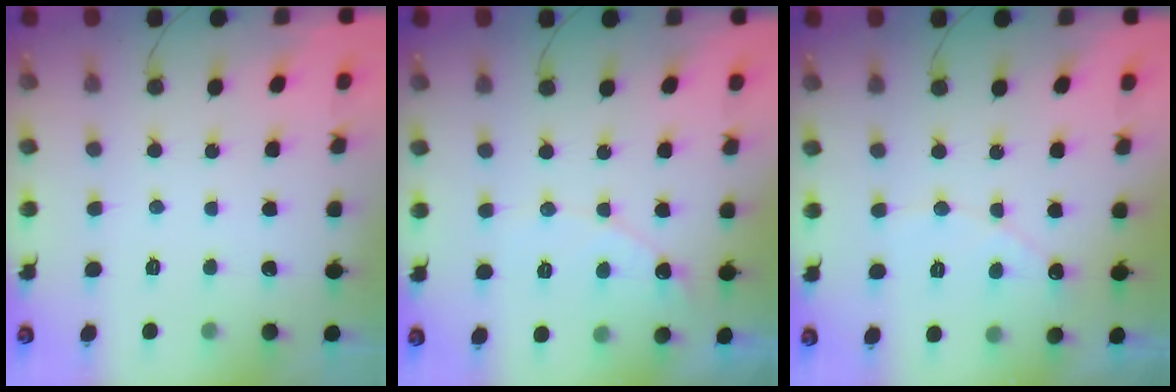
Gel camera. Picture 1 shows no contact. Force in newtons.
{"total": 5.5, "press": 5.5, "slide": 0.3}
{"total": 5.8, "press": 5.8, "slide": 0.2}